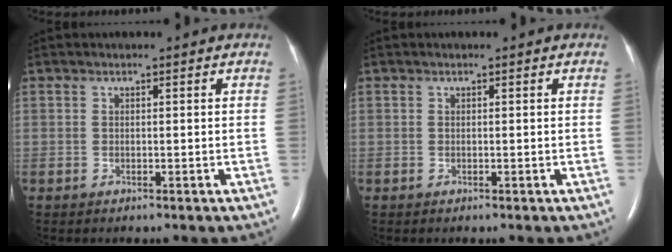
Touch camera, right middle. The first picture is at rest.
{"total": 0.0}